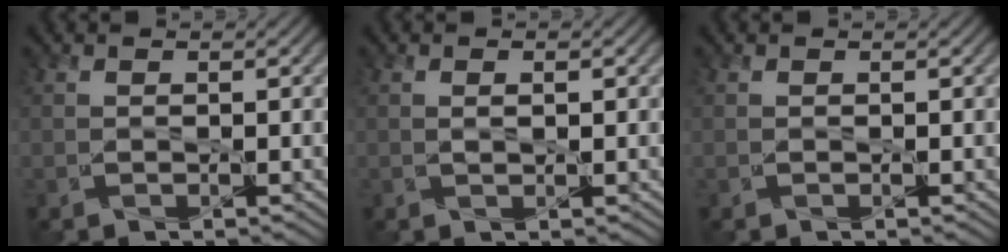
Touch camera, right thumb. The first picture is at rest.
{"total": 0.7, "force": [0.3, 0.3, 0.6], "torque": [-0.012, 0.000, 0.005]}
{"total": 0.0}